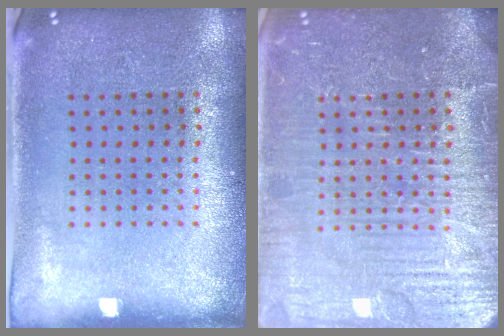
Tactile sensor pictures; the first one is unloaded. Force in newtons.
{"total": 7.3, "press": 7.2, "slide": 1.0}